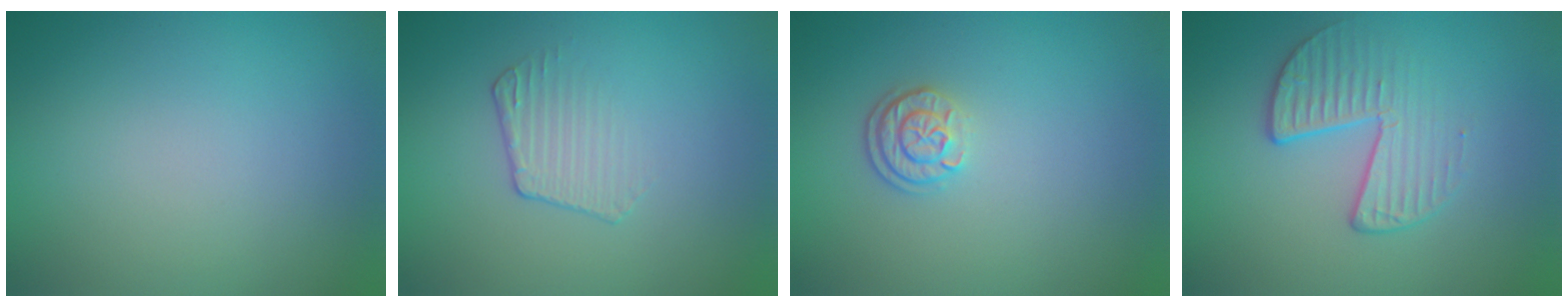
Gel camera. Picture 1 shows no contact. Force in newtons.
{"total": 1.8, "press": 0.9, "slide": 1.5}
{"total": 2.3, "press": 1.7, "slide": 1.4}
{"total": 2.8, "press": 2.0, "slide": 1.9}